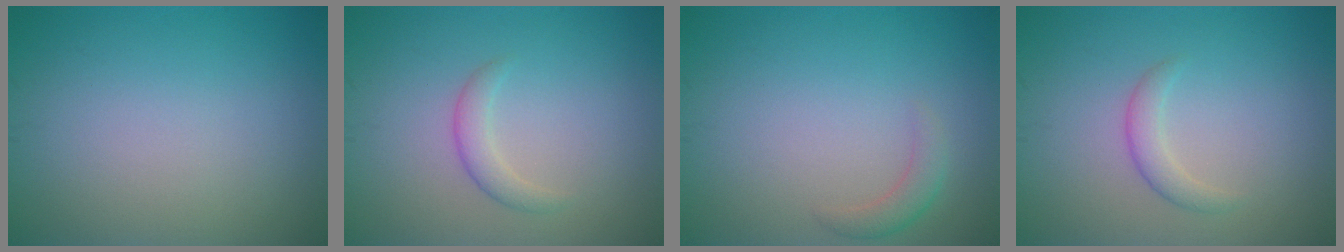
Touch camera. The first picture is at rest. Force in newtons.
{"total": 1.6, "press": 1.6, "slide": 0.1}
{"total": 1.5, "press": 1.5, "slide": 0.1}
{"total": 1.6, "press": 1.6, "slide": 0.1}